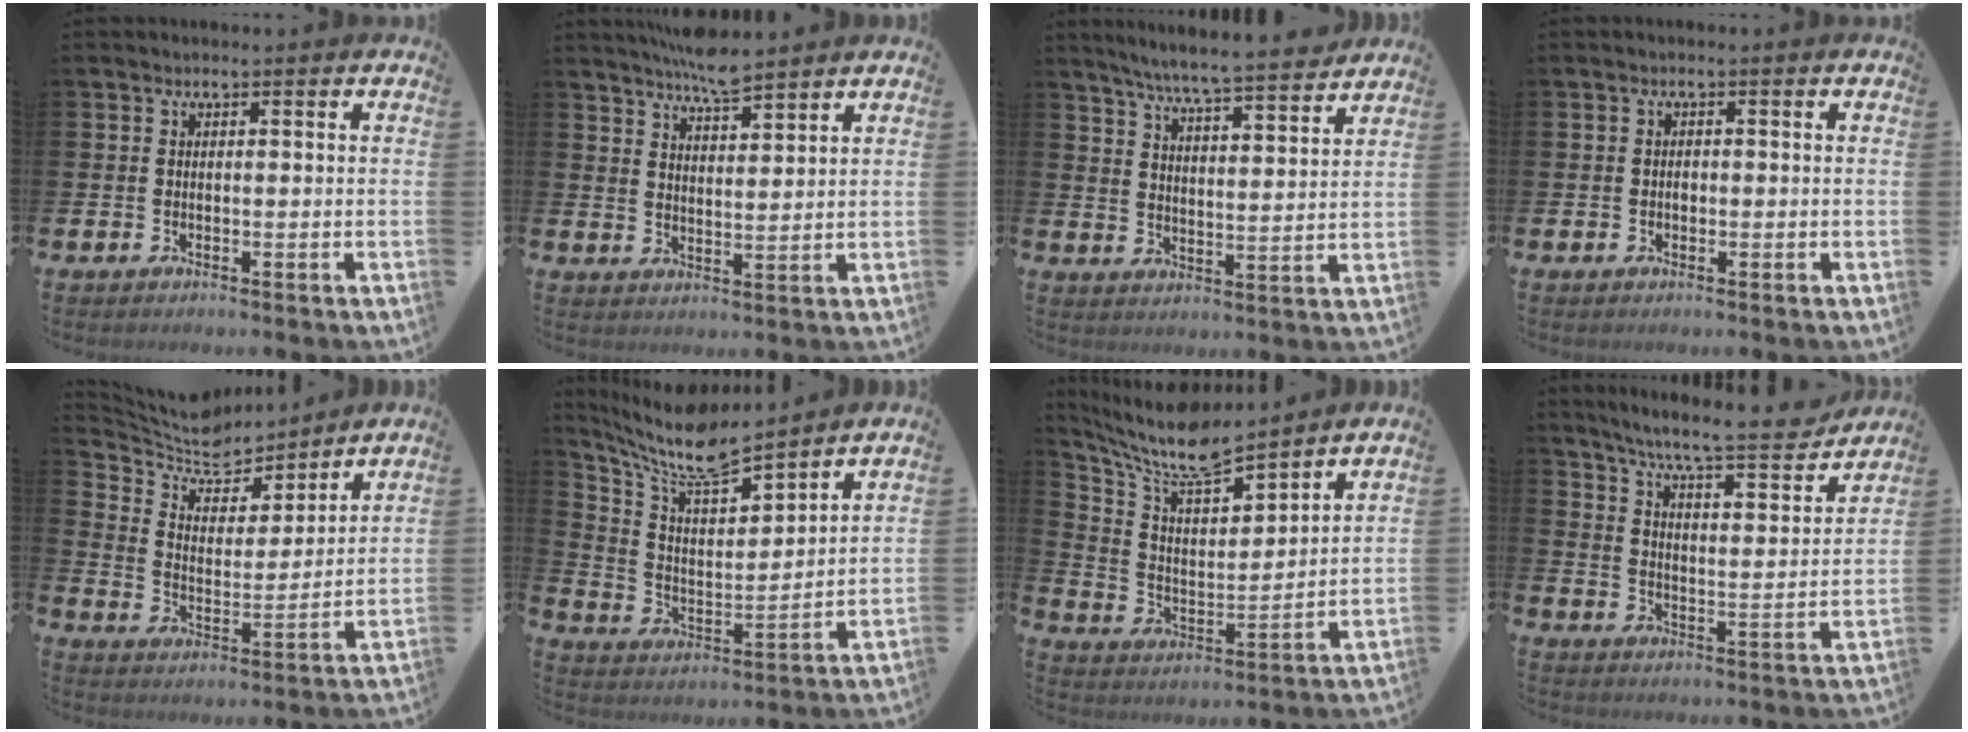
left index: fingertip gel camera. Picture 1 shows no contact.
{"total": 5.4, "force": [5.3, 0.2, 1.0], "torque": [-0.027, -0.030, 0.094]}
{"total": 7.0, "force": [6.6, -0.3, 2.0], "torque": [-0.055, -0.051, 0.113]}
{"total": 0.7, "force": [-0.1, 0.6, 0.4], "torque": [-0.007, 0.003, -0.005]}
{"total": 7.9, "force": [7.5, 2.4, 1.0], "torque": [-0.064, -0.059, 0.131]}
{"total": 9.3, "force": [8.3, 1.7, 4.0], "torque": [-0.114, -0.054, 0.143]}
{"total": 9.3, "force": [8.4, 1.8, 3.4], "torque": [-0.107, -0.059, 0.146]}
{"total": 8.9, "force": [8.0, 0.7, 3.8], "torque": [-0.097, -0.057, 0.133]}